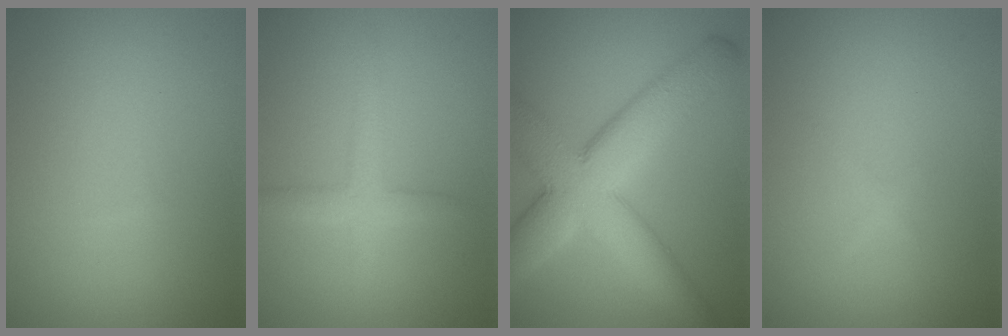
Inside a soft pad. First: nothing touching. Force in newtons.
{"total": 2.7, "press": 2.7, "slide": 0.1}
{"total": 10.2, "press": 10.2, "slide": 0.4}
{"total": 0.6, "press": 0.6, "slide": 0.1}